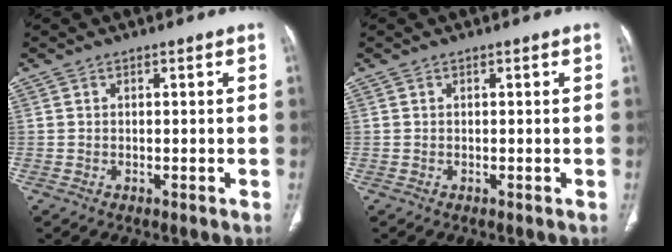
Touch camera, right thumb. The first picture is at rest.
{"total": 0.0}